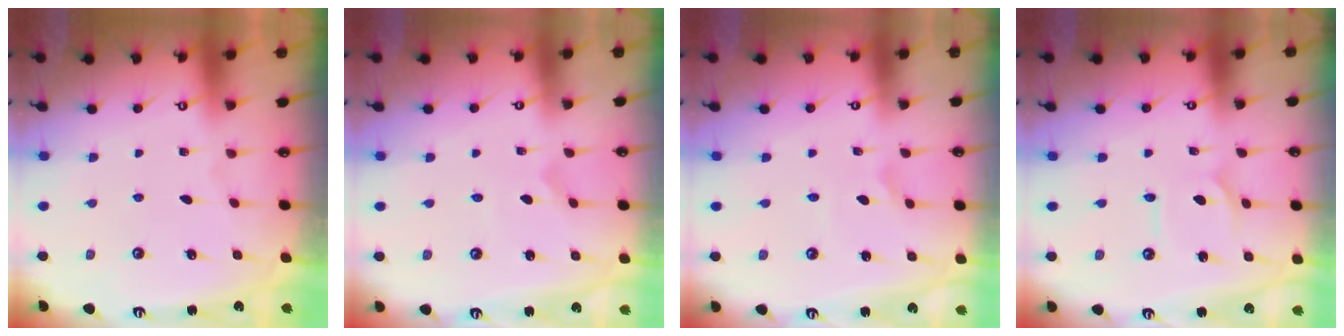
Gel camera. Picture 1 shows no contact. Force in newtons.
{"total": 0.0}
{"total": 2.5, "press": 2.4, "slide": 0.5}
{"total": 1.6, "press": 1.6, "slide": 0.0}